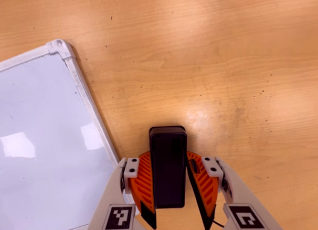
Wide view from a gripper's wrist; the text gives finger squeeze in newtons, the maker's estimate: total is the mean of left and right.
{"total": 0.0}